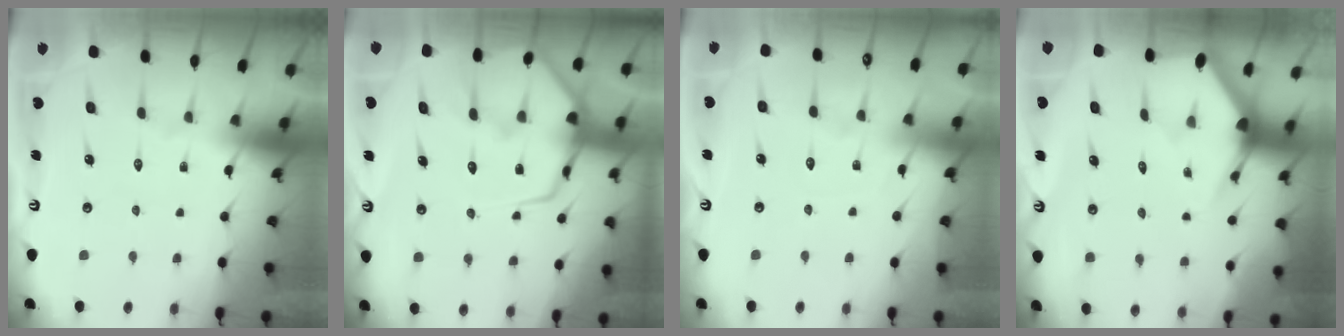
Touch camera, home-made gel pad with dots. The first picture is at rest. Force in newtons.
{"total": 11.6, "press": 11.5, "slide": 1.3}
{"total": 2.7, "press": 2.7, "slide": 0.3}
{"total": 3.3, "press": 3.3, "slide": 0.2}